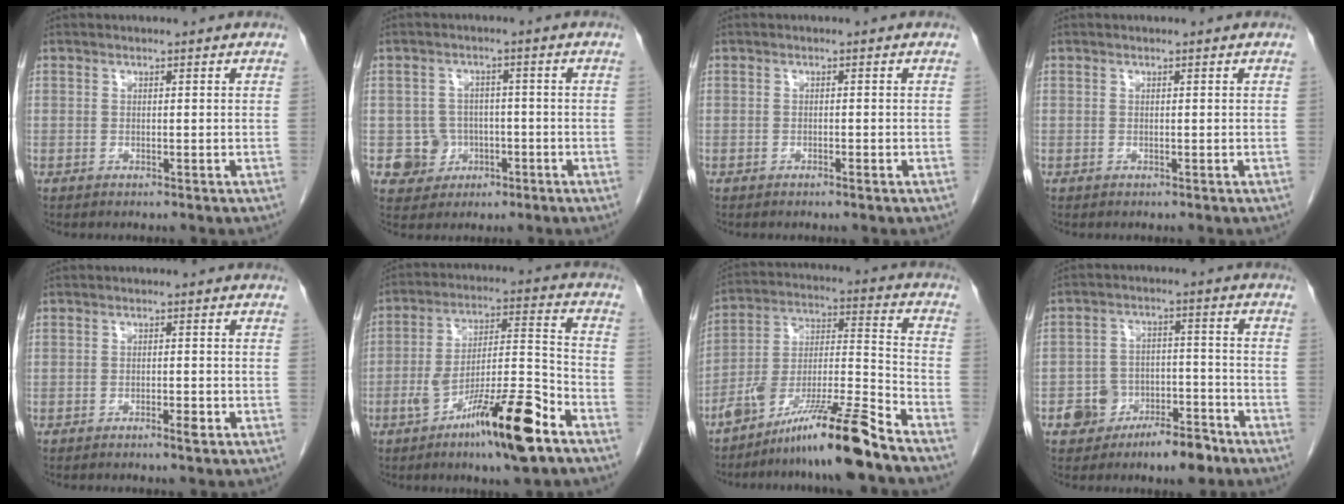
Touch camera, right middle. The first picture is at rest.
{"total": 4.9, "force": [-1.5, 4.7, 0.4], "torque": [0.004, 0.014, -0.017]}
{"total": 0.8, "force": [-0.6, 0.0, 0.6], "torque": [-0.014, 0.000, -0.009]}
{"total": 0.0}
{"total": 1.0, "force": [-0.7, 0.0, 0.8], "torque": [-0.017, 0.001, -0.012]}
{"total": 15.5, "force": [-8.7, 1.3, 12.8], "torque": [-0.219, -0.009, -0.147]}
{"total": 15.4, "force": [-11.6, -0.6, 10.1], "torque": [-0.182, -0.006, -0.205]}
{"total": 8.0, "force": [-5.4, 3.9, 4.4], "torque": [-0.068, 0.022, -0.082]}